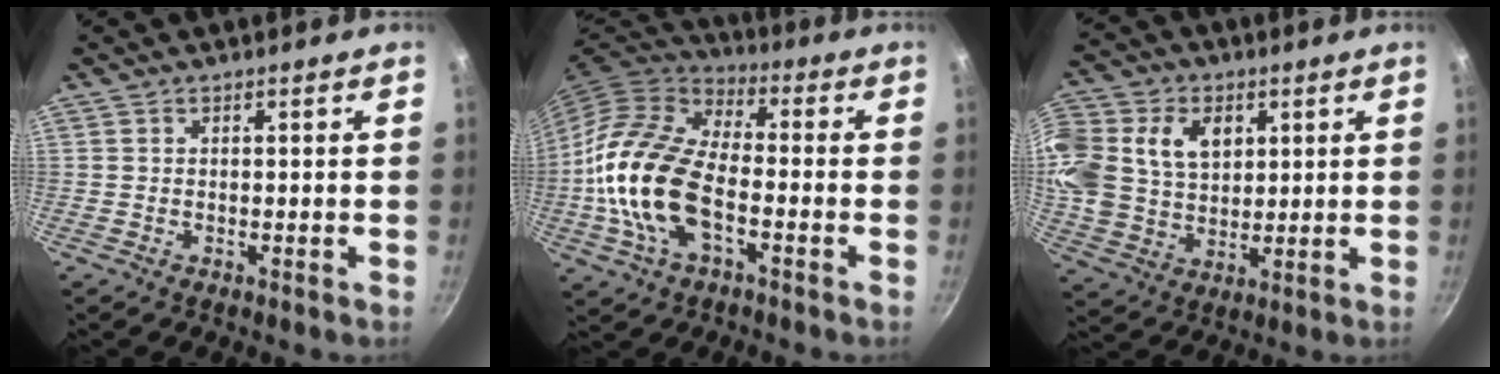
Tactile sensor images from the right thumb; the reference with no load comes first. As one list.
[{"total": 18.9, "force": [-4.0, 10.4, 15.3], "torque": [-0.285, 0.030, -0.091]}, {"total": 22.6, "force": [6.8, 17.2, 13.1], "torque": [-0.307, 0.031, 0.127]}]